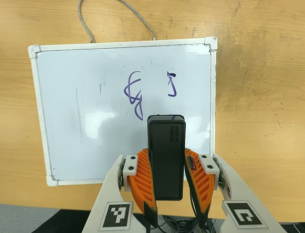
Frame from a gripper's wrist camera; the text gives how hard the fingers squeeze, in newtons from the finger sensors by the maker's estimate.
{"total": 6.9, "left": 5.2, "right": 8.5}